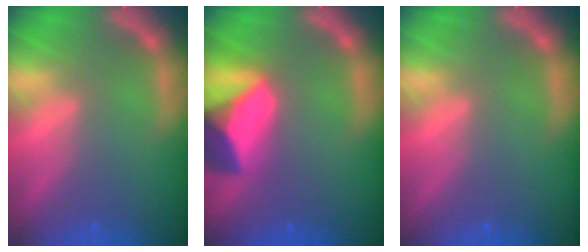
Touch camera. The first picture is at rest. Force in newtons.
{"total": 8.9}
{"total": 0.0}